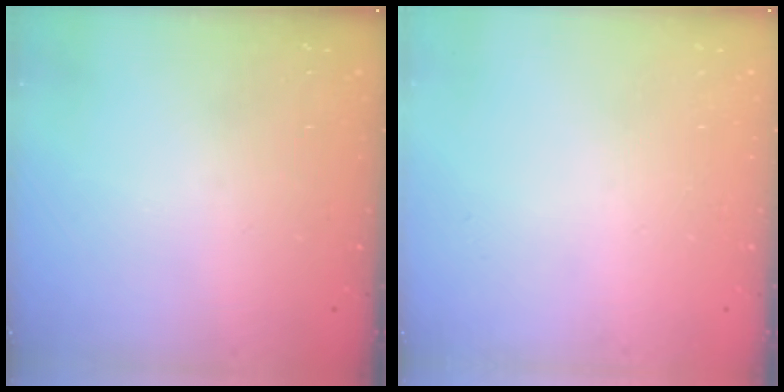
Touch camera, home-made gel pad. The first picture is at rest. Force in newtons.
{"total": 0.0}